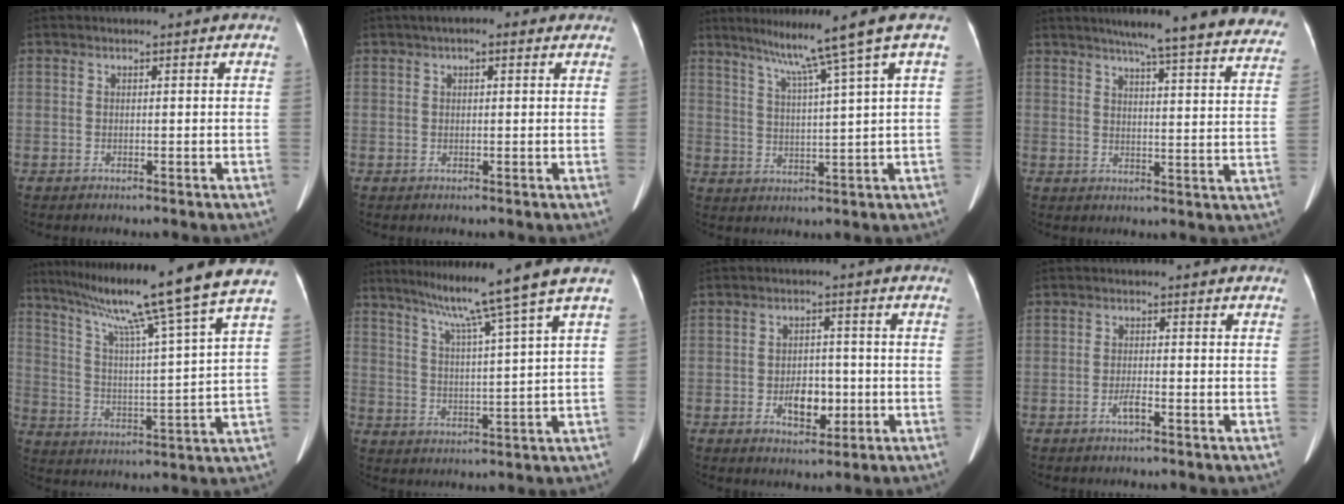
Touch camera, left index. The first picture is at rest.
{"total": 3.6, "force": [2.1, 1.5, 2.5], "torque": [-0.039, 0.025, 0.027]}
{"total": 9.1, "force": [5.9, -2.9, 6.3], "torque": [-0.098, -0.001, 0.097]}
{"total": 25.7, "force": [22.8, 1.3, 11.8], "torque": [-0.157, -0.056, 0.260]}
{"total": 18.5, "force": [14.7, -2.9, 10.7], "torque": [-0.176, -0.021, 0.219]}
{"total": 10.8, "force": [8.2, -3.3, 6.3], "torque": [-0.099, -0.014, 0.126]}
{"total": 5.2, "force": [-1.5, 3.1, 4.0], "torque": [-0.063, 0.006, -0.020]}
{"total": 1.8, "force": [-1.1, 0.1, 1.4], "torque": [-0.028, 0.000, -0.023]}